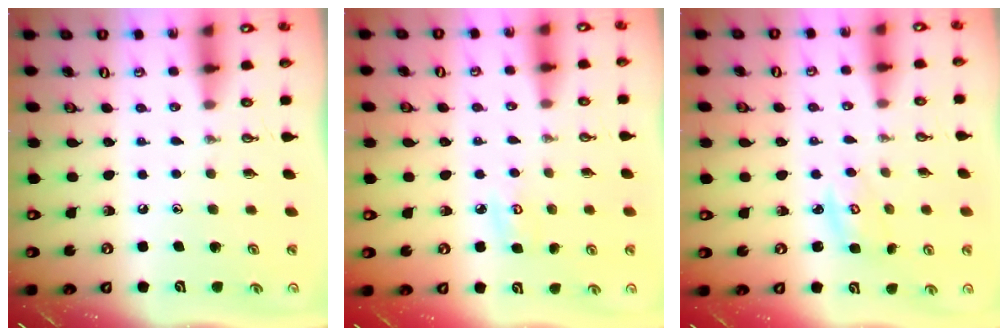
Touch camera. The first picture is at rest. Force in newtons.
{"total": 5.1, "press": 5.1, "slide": 0.3}
{"total": 3.4, "press": 3.4, "slide": 0.2}